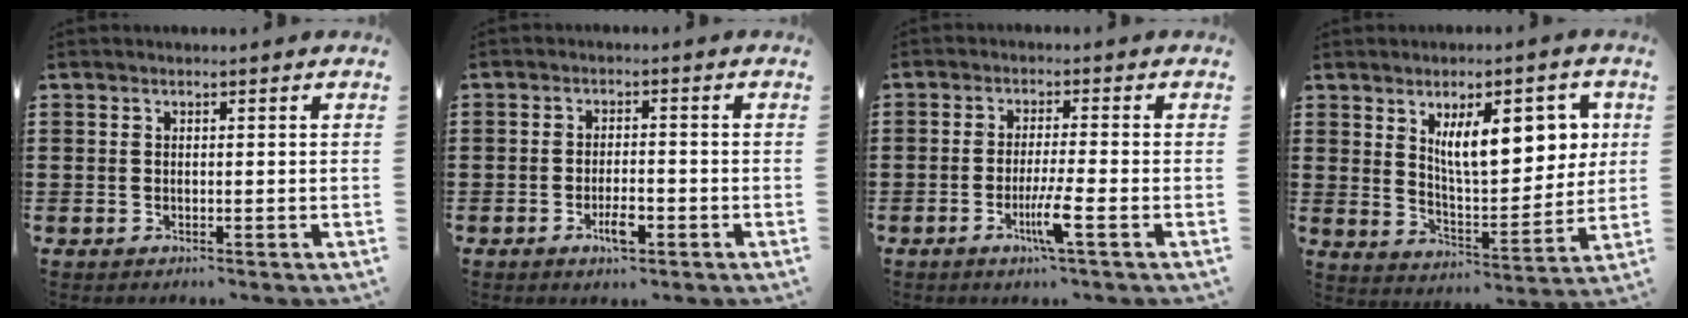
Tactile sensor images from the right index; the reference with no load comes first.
{"total": 3.8, "force": [-1.8, 1.3, 3.1], "torque": [-0.065, 0.000, -0.036]}
{"total": 5.1, "force": [-2.3, 0.0, 4.6], "torque": [-0.091, -0.017, -0.042]}
{"total": 11.6, "force": [4.5, 4.7, 9.6], "torque": [-0.154, -0.005, 0.073]}